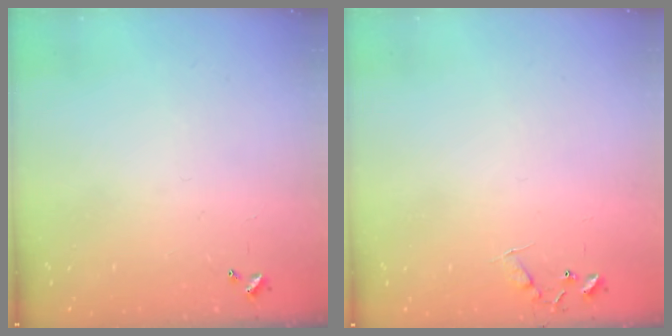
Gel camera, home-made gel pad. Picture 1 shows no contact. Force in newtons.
{"total": 6.5, "press": 6.5, "slide": 0.6}